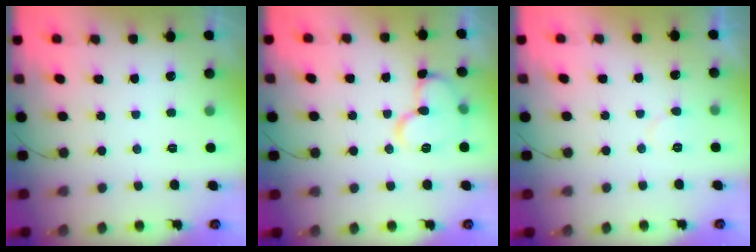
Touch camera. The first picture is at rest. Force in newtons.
{"total": 10.8, "press": 10.8, "slide": 0.3}
{"total": 3.8, "press": 3.8, "slide": 0.3}